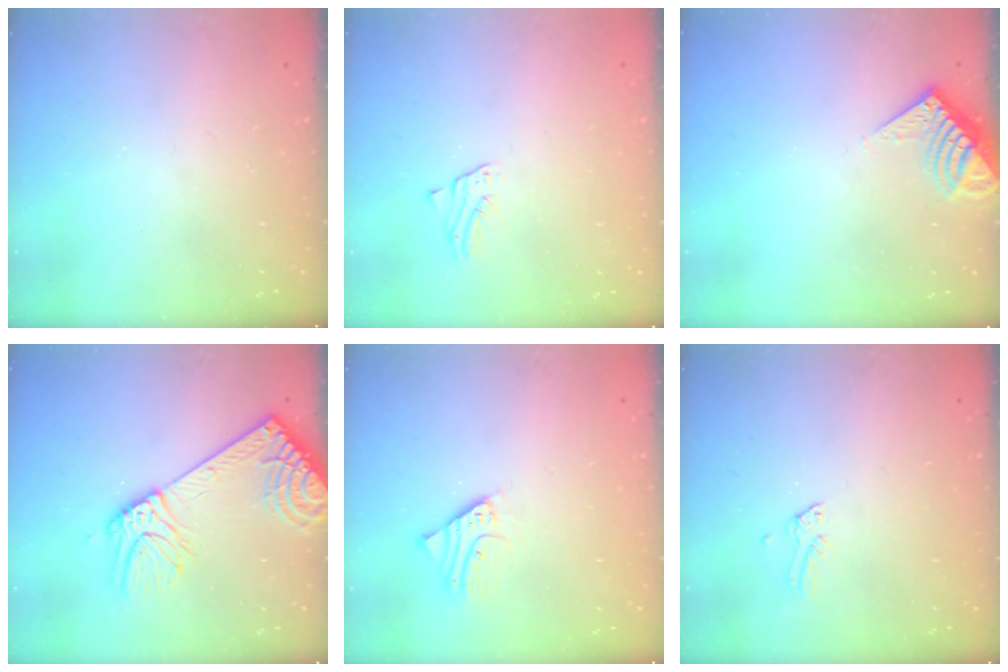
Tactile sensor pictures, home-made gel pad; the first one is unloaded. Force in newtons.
{"total": 1.6, "press": 1.6, "slide": 0.2}
{"total": 6.7, "press": 6.6, "slide": 0.8}
{"total": 15.7, "press": 15.2, "slide": 3.9}
{"total": 2.5, "press": 2.5, "slide": 0.2}
{"total": 0.0}